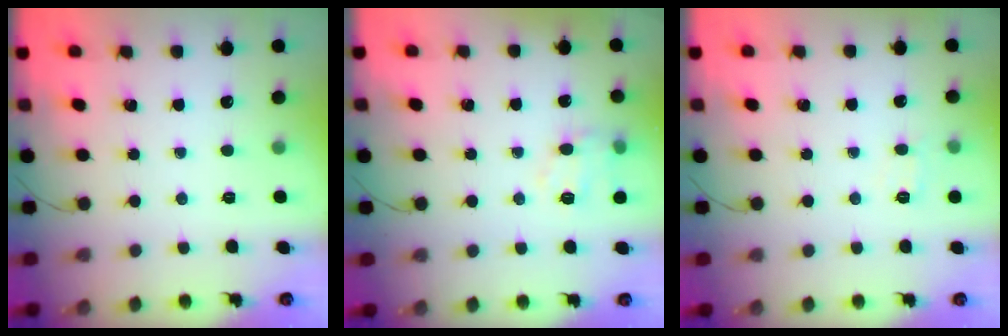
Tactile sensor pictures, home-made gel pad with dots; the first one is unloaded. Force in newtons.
{"total": 10.3, "press": 10.2, "slide": 1.4}
{"total": 6.1, "press": 5.9, "slide": 1.6}